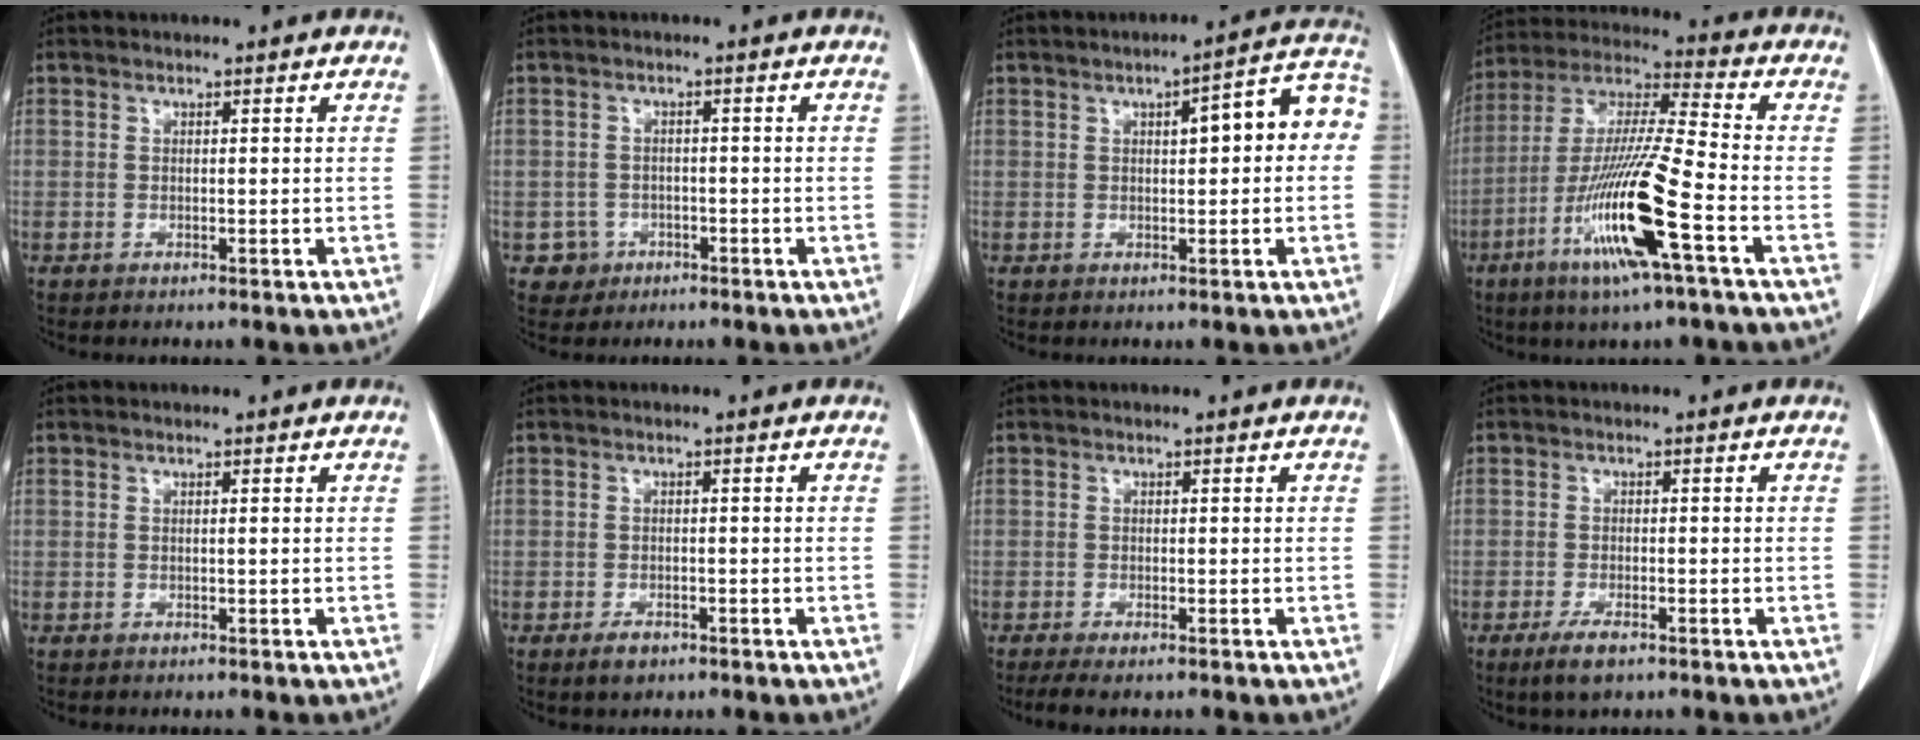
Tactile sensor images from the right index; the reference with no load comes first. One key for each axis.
{"total": 3.0, "fx": -1.3, "fy": 2.7, "fz": -0.1, "tx": 0.011, "ty": 0.014, "tz": -0.020}
{"total": 8.5, "fx": 1.3, "fy": 2.2, "fz": 8.1, "tx": -0.102, "ty": 0.036, "tz": 0.010}
{"total": 16.8, "fx": -6.7, "fy": 0.0, "fz": 15.4, "tx": -0.316, "ty": -0.020, "tz": -0.128}
{"total": 0.0}
{"total": 2.3, "fx": -1.6, "fy": 1.1, "fz": 1.3, "tx": -0.025, "ty": -0.001, "tz": -0.021}
{"total": 3.6, "fx": -2.8, "fy": 0.8, "fz": 2.2, "tx": -0.037, "ty": -0.011, "tz": -0.042}
{"total": 3.7, "fx": -2.4, "fy": 1.0, "fz": 2.7, "tx": -0.055, "ty": -0.005, "tz": -0.041}